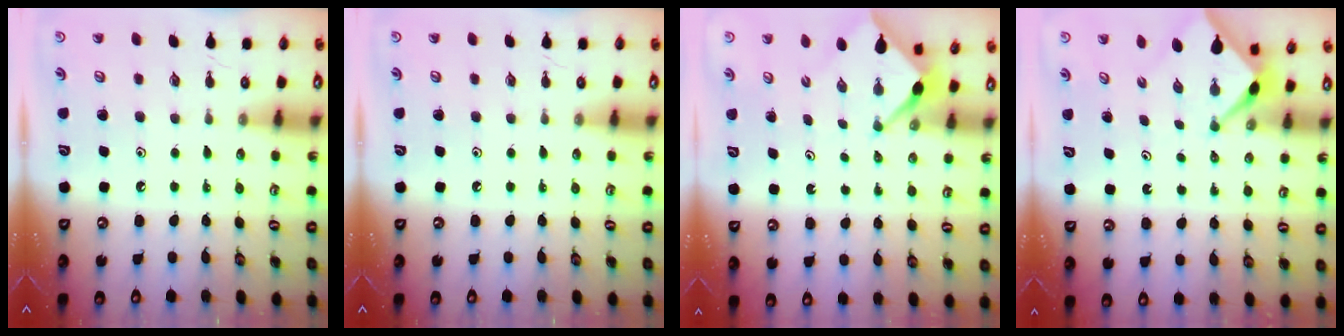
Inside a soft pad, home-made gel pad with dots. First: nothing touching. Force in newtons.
{"total": 0.0}
{"total": 2.5, "press": 2.5, "slide": 0.2}
{"total": 2.4, "press": 2.4, "slide": 0.3}